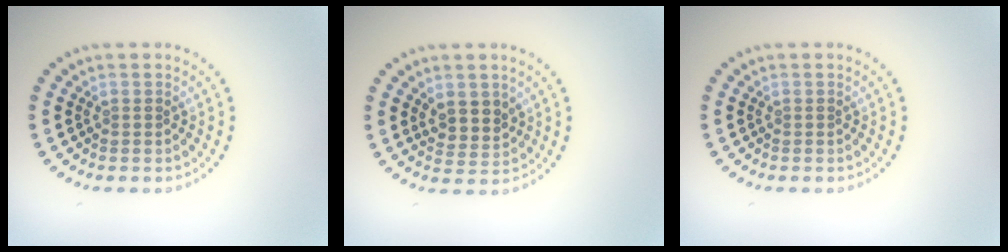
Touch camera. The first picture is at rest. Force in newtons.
{"total": 2.4, "press": 2.3, "slide": 0.9}
{"total": 0.0}